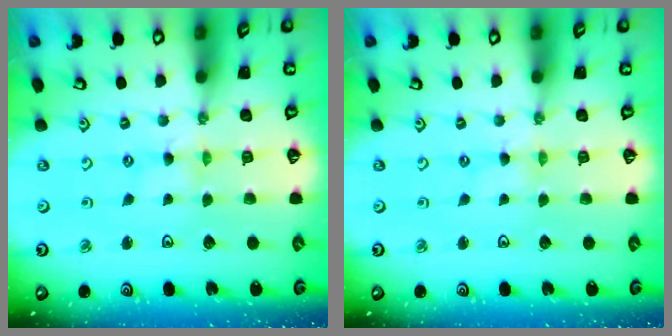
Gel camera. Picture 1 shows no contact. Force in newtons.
{"total": 0.0}